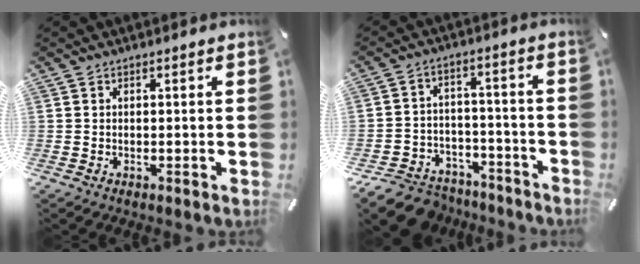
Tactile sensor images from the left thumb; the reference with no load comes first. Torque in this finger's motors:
{"motor_torque": [-0.44, 0.62, 0.11, 0.27, 0.02]}